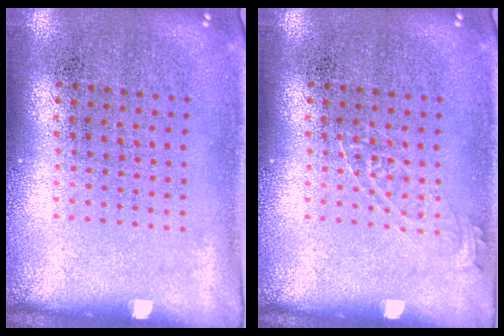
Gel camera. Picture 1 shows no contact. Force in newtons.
{"total": 1.0, "press": 1.0, "slide": 0.1}